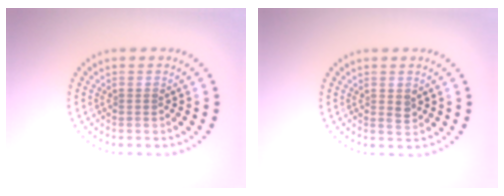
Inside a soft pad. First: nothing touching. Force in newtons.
{"total": 1.2, "press": 1.2, "slide": 0.1}